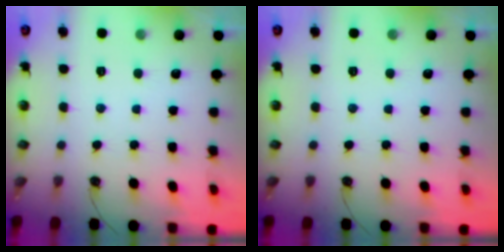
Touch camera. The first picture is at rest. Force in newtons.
{"total": 0.0}